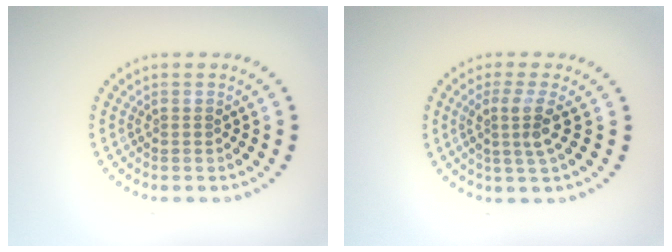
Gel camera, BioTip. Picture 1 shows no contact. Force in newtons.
{"total": 2.8, "press": 2.1, "slide": 1.8}